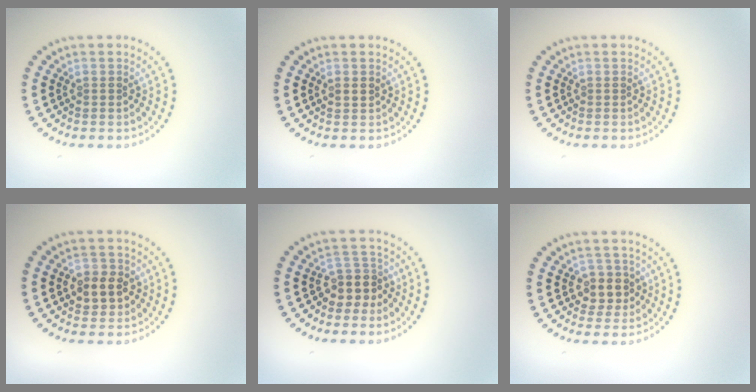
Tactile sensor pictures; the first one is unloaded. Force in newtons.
{"total": 1.4, "press": 1.4, "slide": 0.1}
{"total": 0.0}
{"total": 2.7, "press": 2.6, "slide": 0.6}
{"total": 2.6, "press": 2.1, "slide": 1.6}
{"total": 2.5, "press": 2.2, "slide": 1.3}